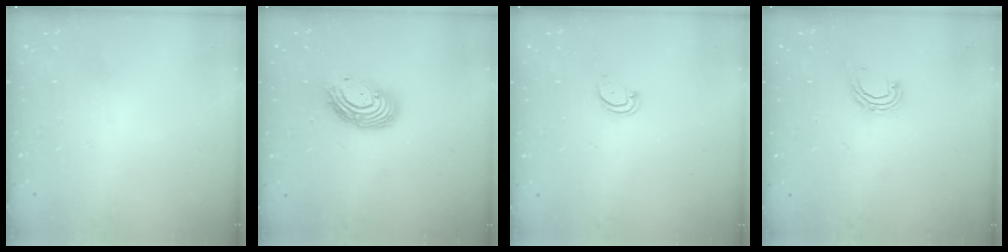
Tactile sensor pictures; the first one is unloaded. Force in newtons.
{"total": 10.7, "press": 10.6, "slide": 0.9}
{"total": 3.0, "press": 3.0, "slide": 0.3}
{"total": 5.6, "press": 5.6, "slide": 1.0}